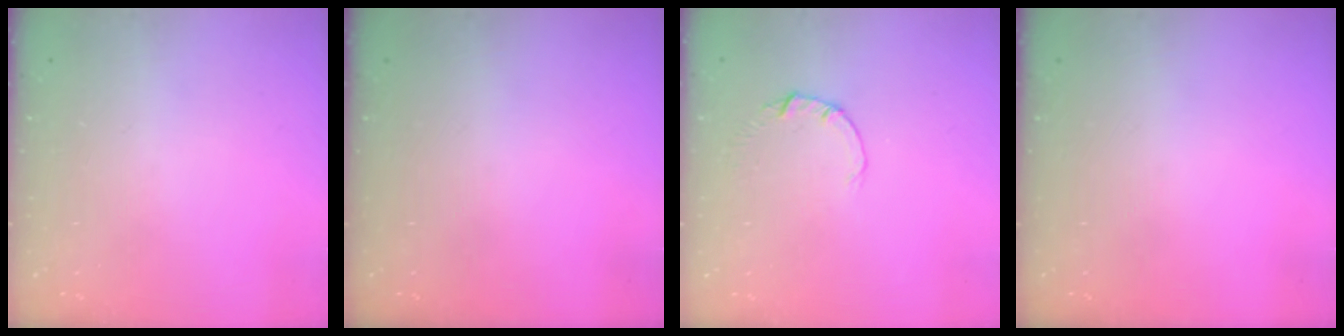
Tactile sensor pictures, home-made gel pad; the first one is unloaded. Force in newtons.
{"total": 0.0}
{"total": 0.5, "press": 0.5, "slide": 0.1}
{"total": 0.0}